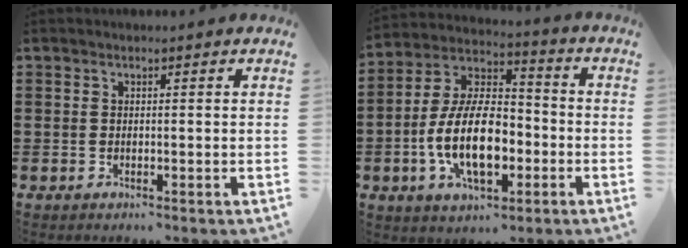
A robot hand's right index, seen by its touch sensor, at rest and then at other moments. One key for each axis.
{"total": 13.5, "fx": -3.7, "fy": 6.7, "fz": 11.1, "tx": -0.236, "ty": -0.003, "tz": -0.072}